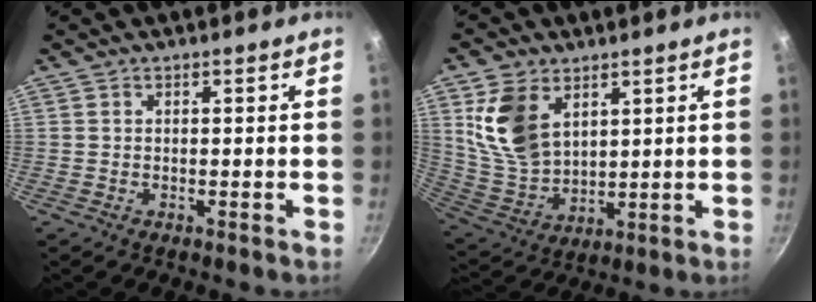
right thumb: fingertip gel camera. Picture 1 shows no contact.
{"total": 12.8, "force": [5.1, 8.3, 8.2], "torque": [-0.139, -0.028, 0.117]}